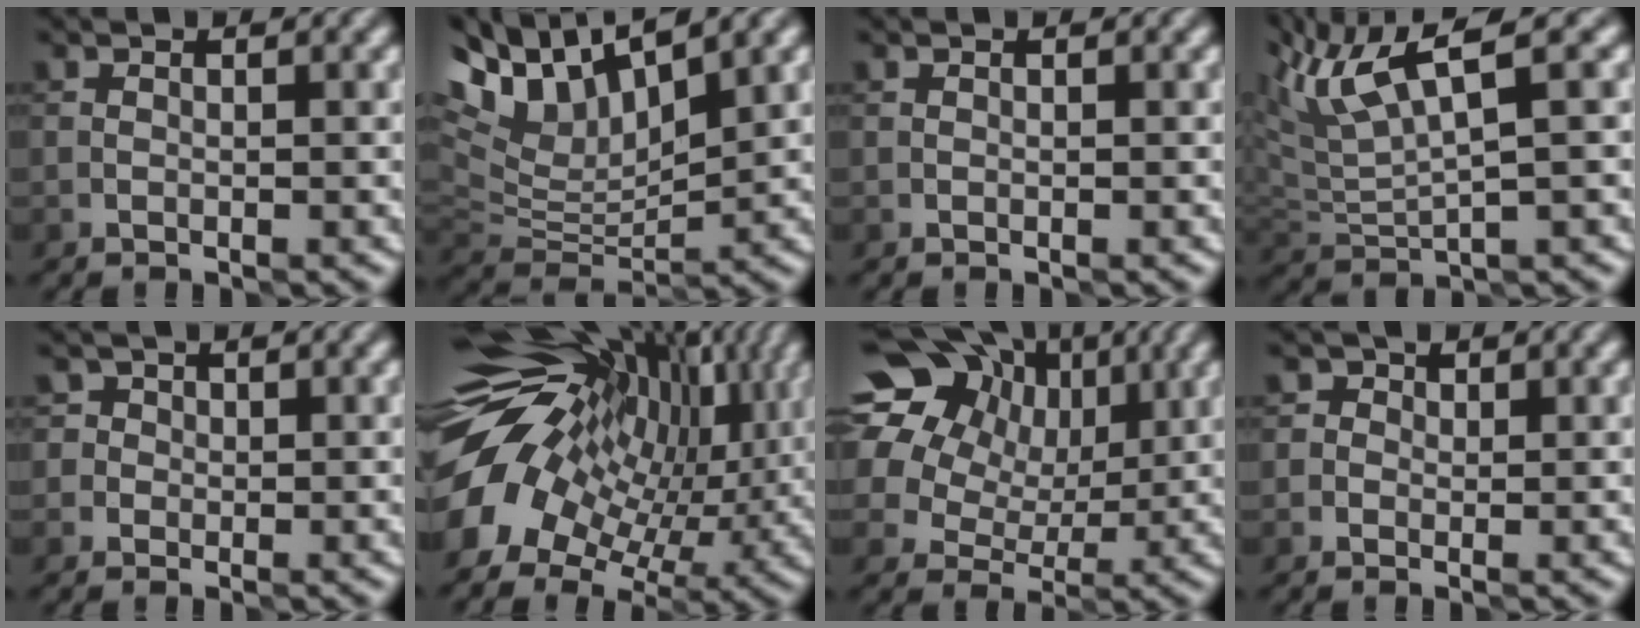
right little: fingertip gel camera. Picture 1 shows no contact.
{"total": 9.3, "force": [6.0, 3.5, 6.2], "torque": [-0.132, 0.018, 0.107]}
{"total": 0.0}
{"total": 6.8, "force": [3.6, 1.1, 5.6], "torque": [-0.119, 0.020, 0.071]}
{"total": 3.2, "force": [1.3, 2.8, 1.0], "torque": [-0.003, 0.019, 0.005]}
{"total": 16.5, "force": [2.7, 10.6, 12.3], "torque": [-0.216, -0.004, 0.071]}
{"total": 20.0, "force": [7.6, 15.8, 9.7], "torque": [-0.214, 0.046, 0.119]}
{"total": 2.6, "force": [1.1, 2.2, 0.9], "torque": [0.001, 0.007, -0.004]}